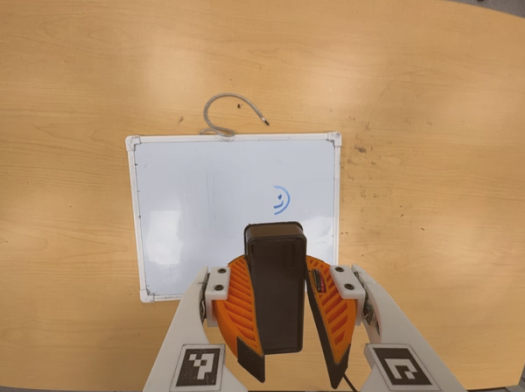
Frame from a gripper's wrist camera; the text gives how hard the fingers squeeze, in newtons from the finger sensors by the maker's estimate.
{"total": 10.0, "left": 9.4, "right": 10.6}